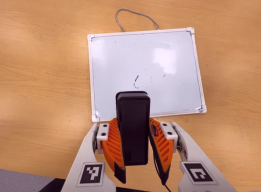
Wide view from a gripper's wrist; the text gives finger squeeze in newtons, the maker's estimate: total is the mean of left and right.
{"total": 7.3, "left": 6.4, "right": 8.1}